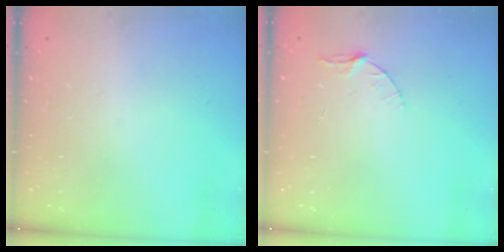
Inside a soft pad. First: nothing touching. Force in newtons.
{"total": 4.0, "press": 3.9, "slide": 0.4}